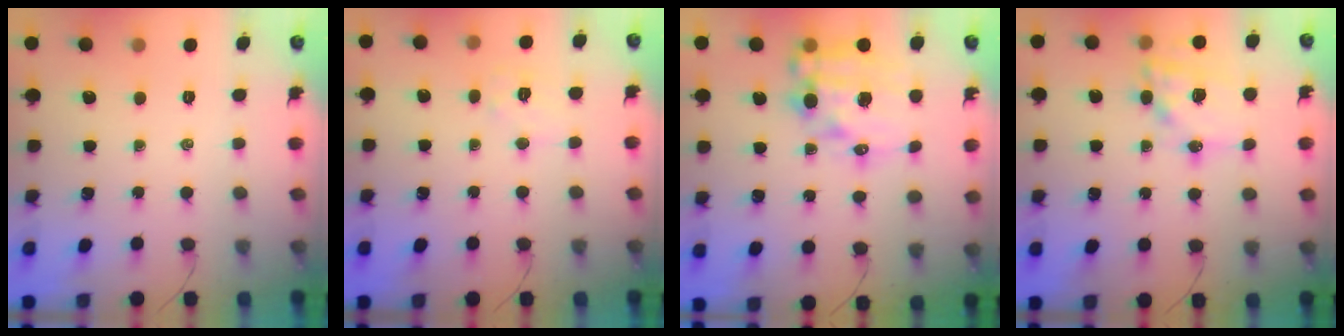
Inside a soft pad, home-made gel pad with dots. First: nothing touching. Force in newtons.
{"total": 6.5, "press": 6.4, "slide": 1.0}
{"total": 16.0, "press": 15.6, "slide": 3.5}
{"total": 16.3, "press": 15.9, "slide": 3.7}